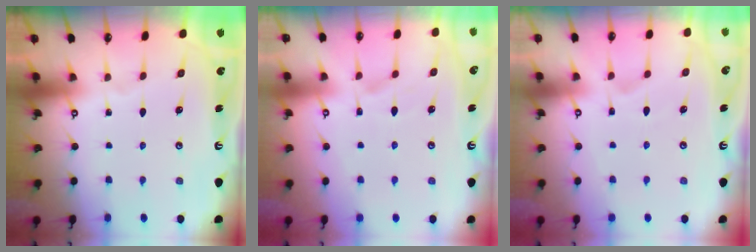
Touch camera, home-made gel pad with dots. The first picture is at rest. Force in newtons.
{"total": 1.7, "press": 1.3, "slide": 1.1}
{"total": 2.5, "press": 2.2, "slide": 1.2}